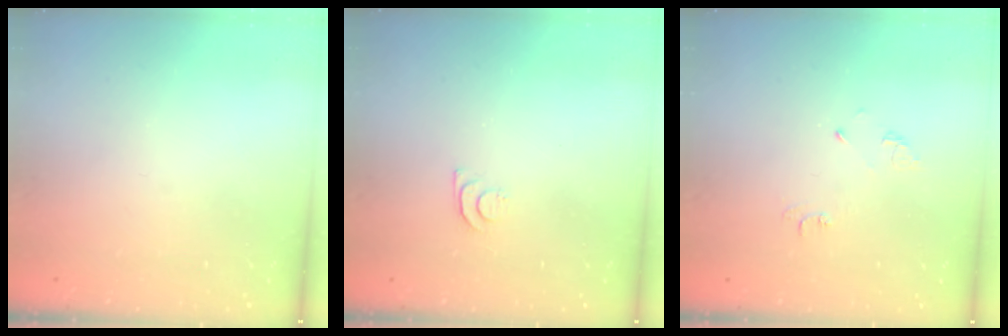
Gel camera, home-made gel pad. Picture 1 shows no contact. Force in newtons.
{"total": 4.6, "press": 4.6, "slide": 0.6}
{"total": 4.4, "press": 4.4, "slide": 0.6}